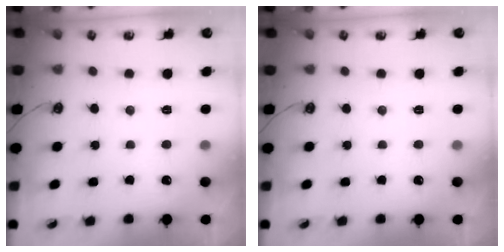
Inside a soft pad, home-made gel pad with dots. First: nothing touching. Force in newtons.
{"total": 0.0}